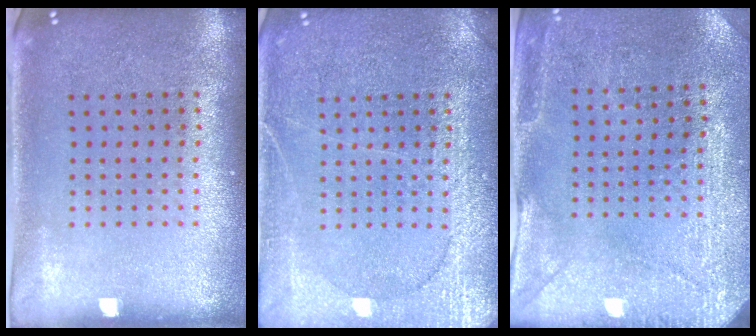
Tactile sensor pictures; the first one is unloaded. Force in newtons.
{"total": 4.7, "press": 4.7, "slide": 0.6}
{"total": 2.8, "press": 2.7, "slide": 0.9}